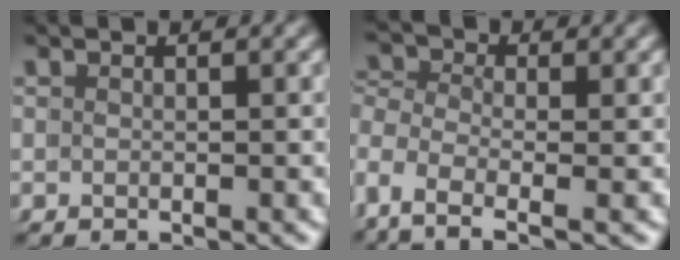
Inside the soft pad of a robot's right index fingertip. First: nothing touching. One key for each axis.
{"total": 5.2, "fx": -3.1, "fy": 3.1, "fz": 2.8, "tx": -0.076, "ty": -0.027, "tz": -0.042}